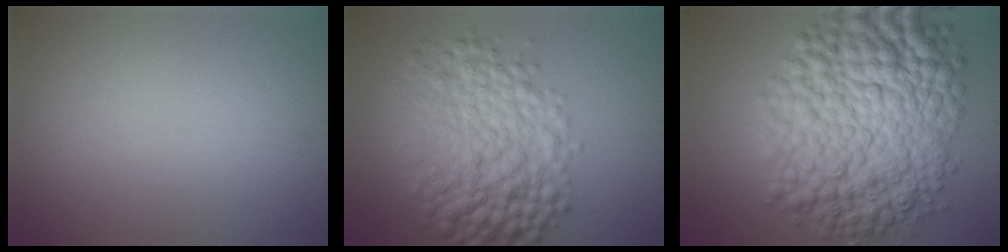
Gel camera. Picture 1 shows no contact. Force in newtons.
{"total": 8.4, "press": 8.4, "slide": 0.0}
{"total": 14.3, "press": 14.3, "slide": 0.3}